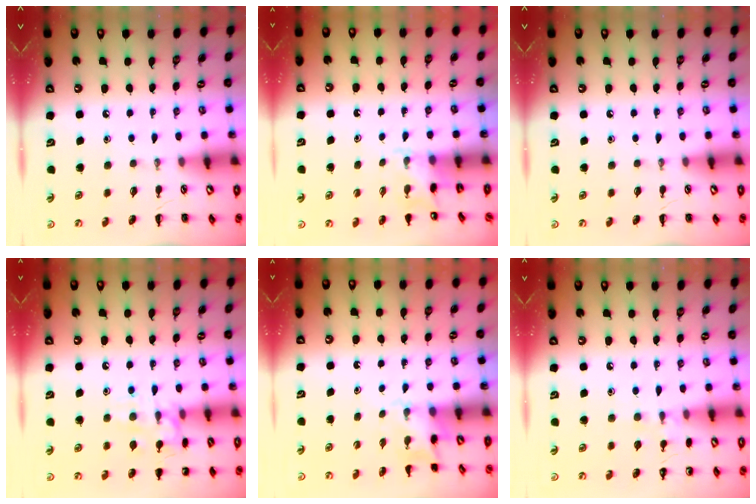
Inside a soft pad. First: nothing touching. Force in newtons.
{"total": 2.5, "press": 2.4, "slide": 0.9}
{"total": 0.0}
{"total": 12.7, "press": 12.7, "slide": 0.7}
{"total": 3.0, "press": 2.9, "slide": 0.9}
{"total": 6.2, "press": 5.9, "slide": 1.9}